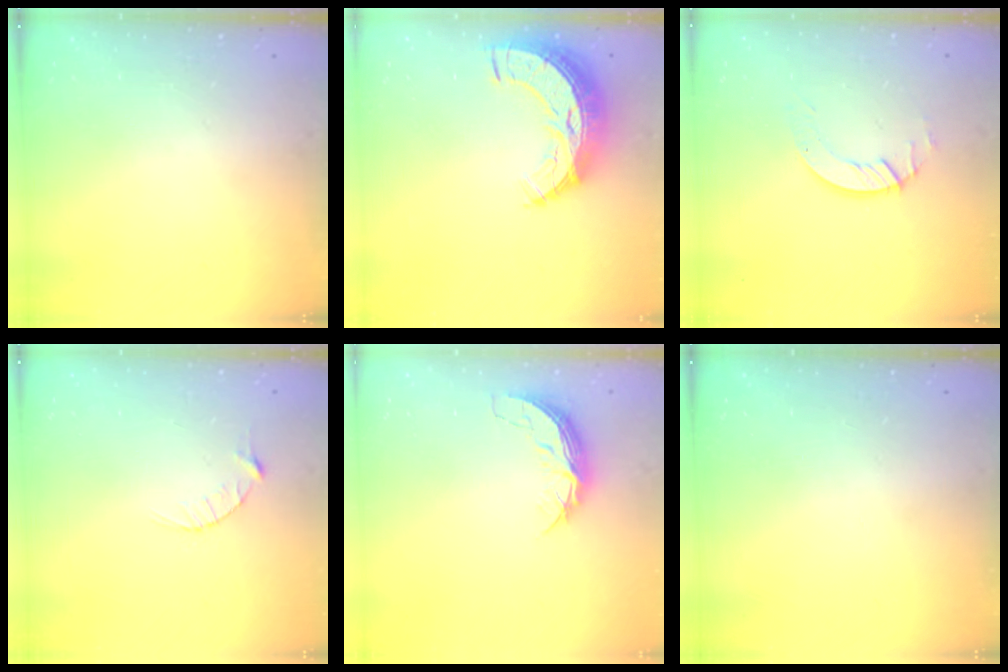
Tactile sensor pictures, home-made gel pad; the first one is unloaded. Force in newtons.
{"total": 12.4, "press": 12.4, "slide": 1.0}
{"total": 4.5, "press": 4.5, "slide": 0.4}
{"total": 2.9, "press": 2.9, "slide": 0.4}
{"total": 6.9, "press": 6.9, "slide": 0.5}
{"total": 0.0}